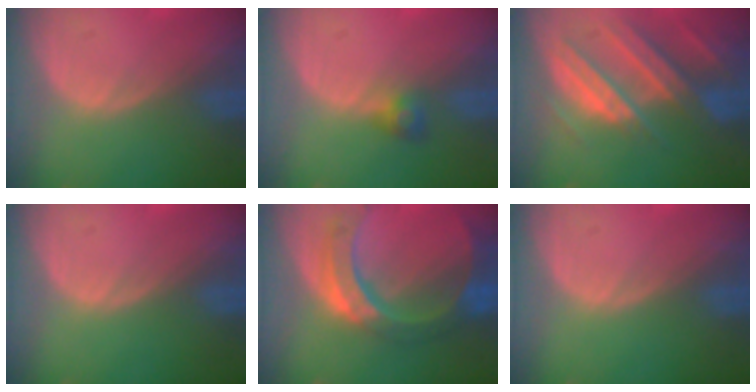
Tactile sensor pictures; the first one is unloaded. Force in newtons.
{"total": 2.6, "press": 2.5, "slide": 0.7}
{"total": 10.4, "press": 9.1, "slide": 4.9}
{"total": 0.0}
{"total": 11.0, "press": 9.3, "slide": 6.0}
{"total": 0.0}